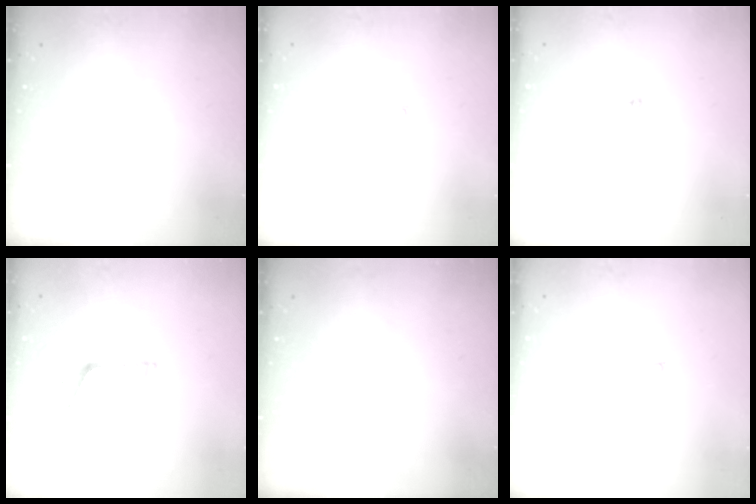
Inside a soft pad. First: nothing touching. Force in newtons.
{"total": 5.8, "press": 5.1, "slide": 2.8}
{"total": 3.8, "press": 3.8, "slide": 0.3}
{"total": 6.5, "press": 6.5, "slide": 0.2}
{"total": 0.0}
{"total": 5.3, "press": 5.3, "slide": 0.4}